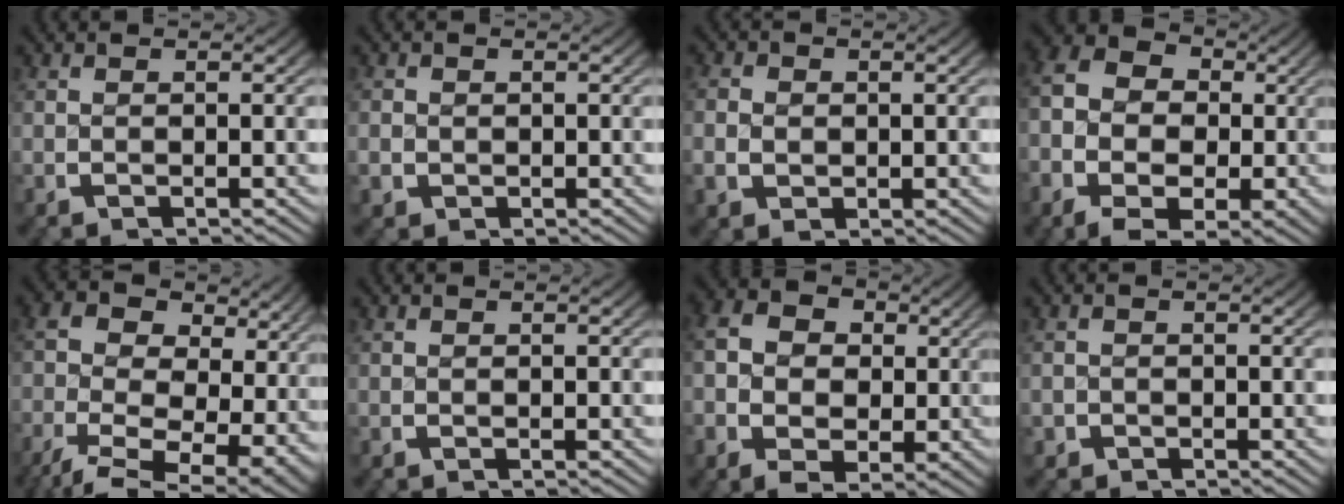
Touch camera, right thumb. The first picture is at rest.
{"total": 1.9, "force": [-0.1, 1.8, 0.5], "torque": [-0.013, -0.005, 0.000]}
{"total": 2.3, "force": [-0.1, 1.9, 1.2], "torque": [-0.026, -0.003, 0.003]}
{"total": 12.8, "force": [0.6, 10.2, 7.8], "torque": [-0.146, -0.015, 0.000]}
{"total": 12.8, "force": [-2.5, 8.6, 9.2], "torque": [-0.169, -0.060, -0.020]}
{"total": 0.0}
{"total": 8.7, "force": [0.6, 6.8, 5.4], "torque": [-0.106, -0.023, 0.012]}
{"total": 1.1, "force": [-0.7, 0.8, -0.1], "torque": [0.002, -0.006, -0.011]}